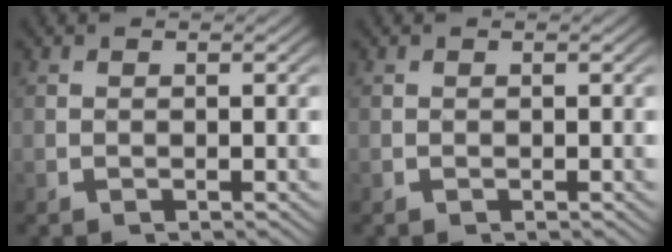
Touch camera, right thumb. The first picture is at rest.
{"total": 0.0}